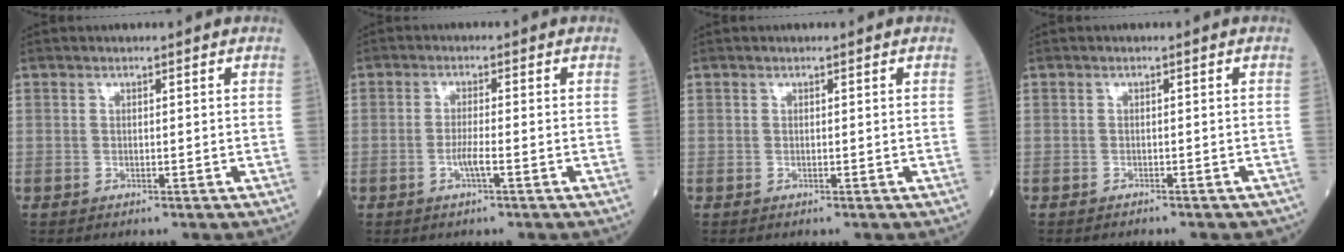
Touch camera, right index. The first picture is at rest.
{"total": 2.5, "force": [-1.0, -0.1, 2.3], "torque": [-0.046, -0.002, -0.021]}
{"total": 0.0}
{"total": 5.5, "force": [-4.8, 1.7, 1.9], "torque": [-0.021, -0.004, -0.051]}